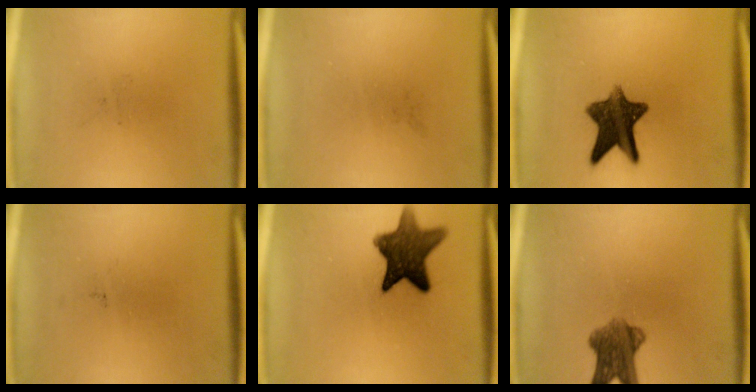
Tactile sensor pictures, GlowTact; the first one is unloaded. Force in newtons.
{"total": 0.0}
{"total": 10.6}
{"total": 0.0}
{"total": 11.5}
{"total": 6.8}